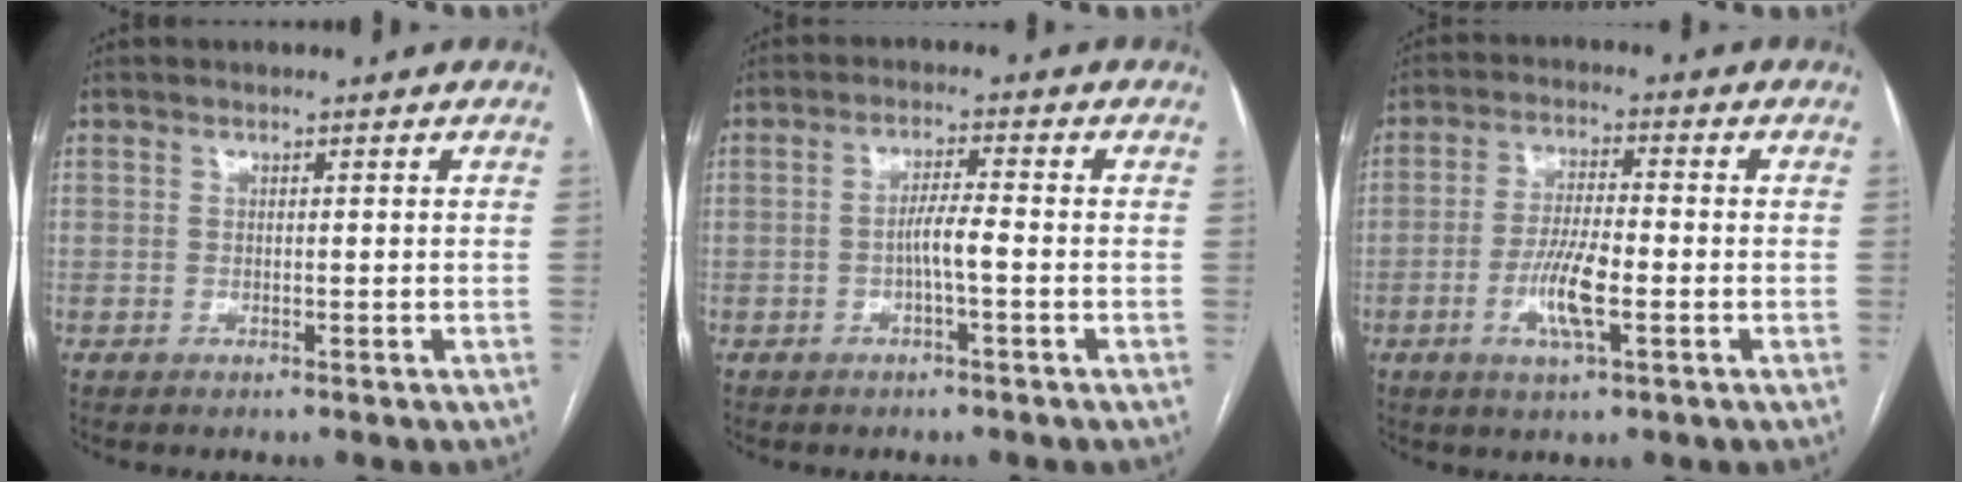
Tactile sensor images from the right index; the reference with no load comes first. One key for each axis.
{"total": 3.4, "fx": -1.0, "fy": 0.1, "fz": 3.3, "tx": -0.057, "ty": 0.005, "tz": -0.018}
{"total": 7.5, "fx": -2.4, "fy": 1.4, "fz": 6.9, "tx": -0.136, "ty": -0.003, "tz": -0.044}